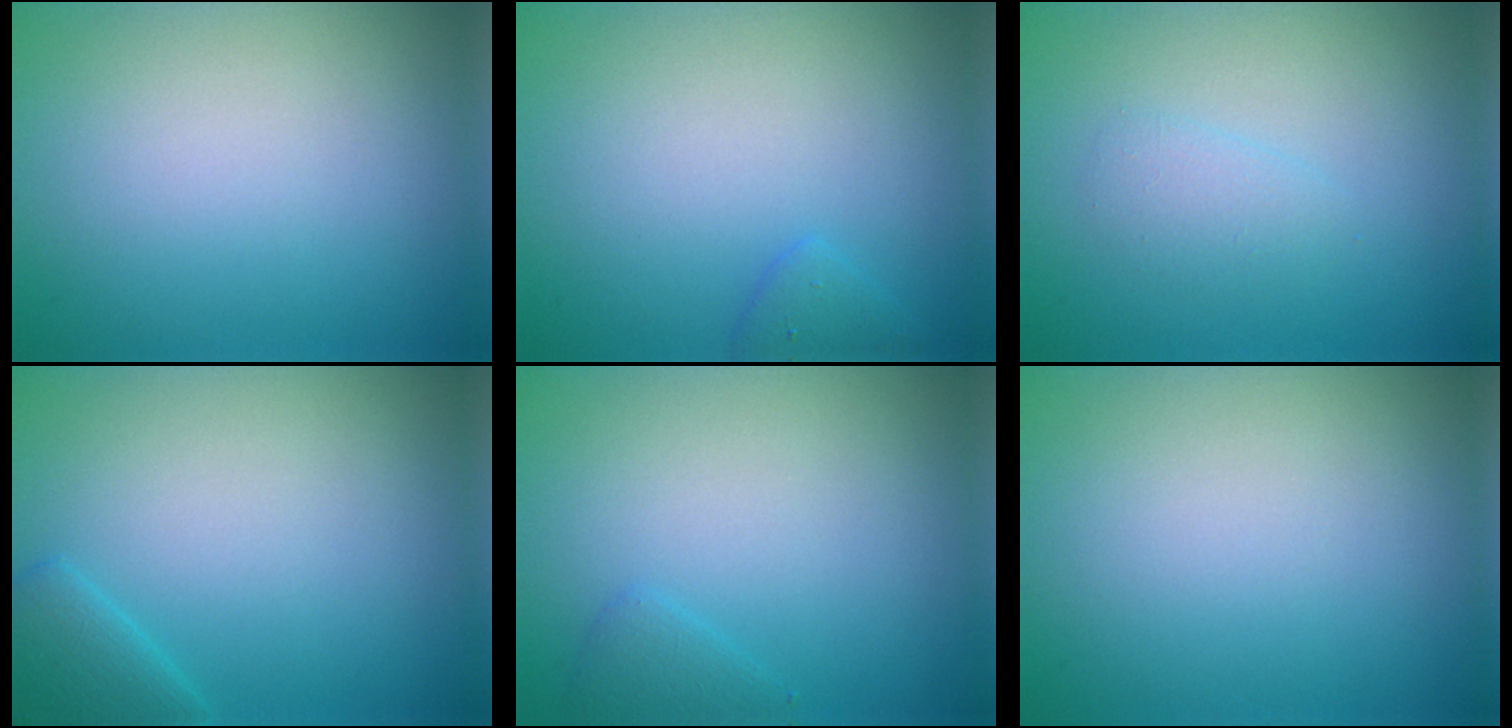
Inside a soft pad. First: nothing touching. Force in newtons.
{"total": 1.2, "press": 1.2, "slide": 0.1}
{"total": 1.4, "press": 1.4, "slide": 0.1}
{"total": 2.3, "press": 2.3, "slide": 0.2}
{"total": 1.1, "press": 1.1, "slide": 0.1}
{"total": 0.0}